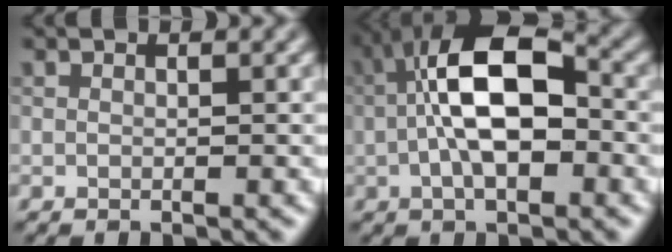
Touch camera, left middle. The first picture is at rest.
{"total": 8.5, "force": [-0.4, 4.0, 7.5], "torque": [-0.136, 0.024, -0.010]}